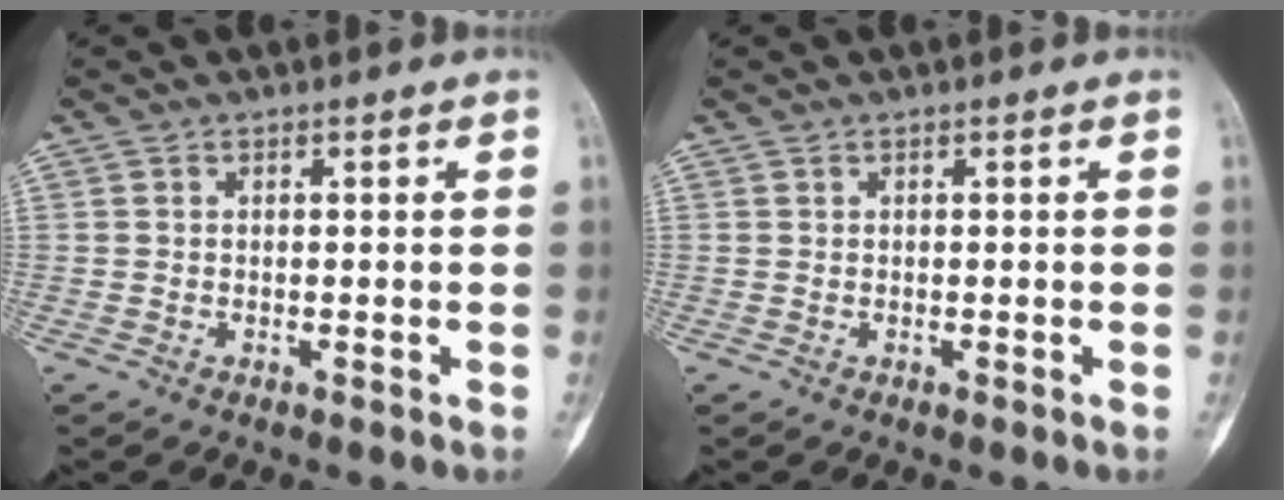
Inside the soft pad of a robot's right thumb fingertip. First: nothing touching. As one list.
[{"total": 0.0}]